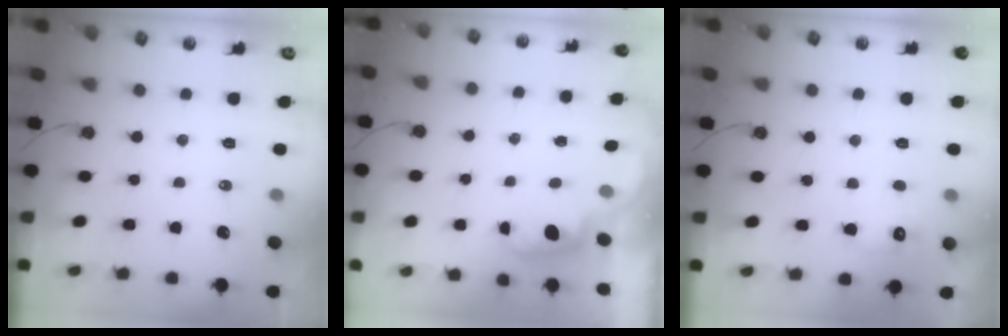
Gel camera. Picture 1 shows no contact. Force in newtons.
{"total": 1.0, "press": 0.7, "slide": 0.7}
{"total": 7.8, "press": 7.7, "slide": 0.5}